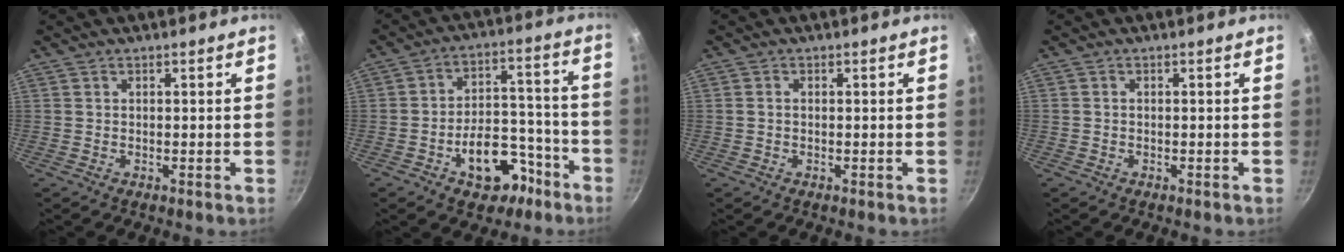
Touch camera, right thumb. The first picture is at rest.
{"total": 13.6, "force": [-7.0, 8.3, 8.1], "torque": [-0.074, 0.072, -0.093]}
{"total": 0.8, "force": [-0.1, 0.6, 0.6], "torque": [-0.011, 0.004, -0.002]}
{"total": 0.7, "force": [-0.4, 0.6, 0.1], "torque": [-0.002, 0.004, -0.007]}